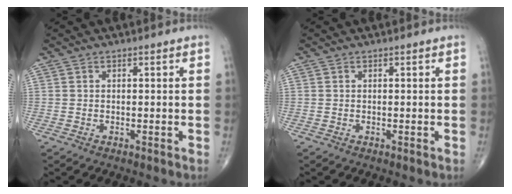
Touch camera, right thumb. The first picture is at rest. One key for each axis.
{"total": 0.0}